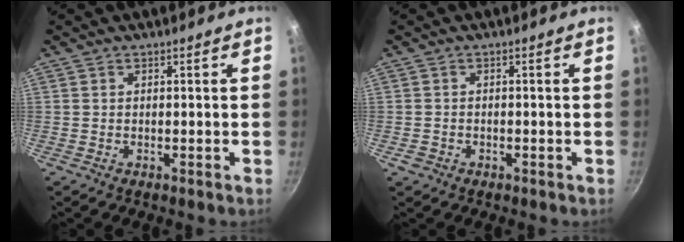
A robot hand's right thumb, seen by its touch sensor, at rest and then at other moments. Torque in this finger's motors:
{"motor_torque": [0.32, -0.08, -0.04, -0.51, -0.02]}